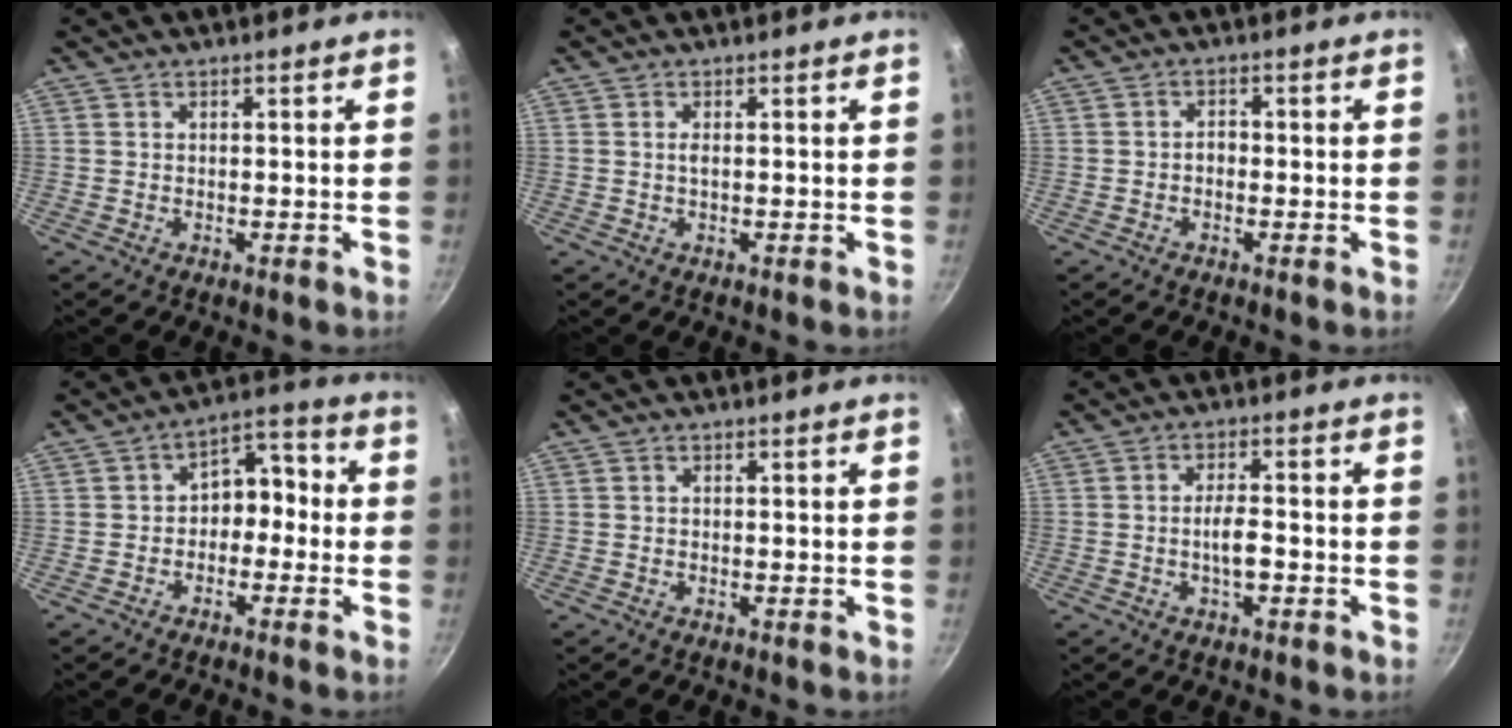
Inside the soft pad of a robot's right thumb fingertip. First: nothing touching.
{"total": 0.9, "force": [0.1, 0.3, 0.9], "torque": [-0.019, -0.001, 0.003]}
{"total": 1.7, "force": [-0.6, 1.2, 1.0], "torque": [-0.007, 0.006, -0.014]}
{"total": 7.7, "force": [-1.0, 5.4, 5.4], "torque": [-0.042, 0.043, -0.034]}
{"total": 0.0}
{"total": 4.4, "force": [-1.1, 1.9, 3.9], "torque": [-0.065, 0.011, -0.020]}